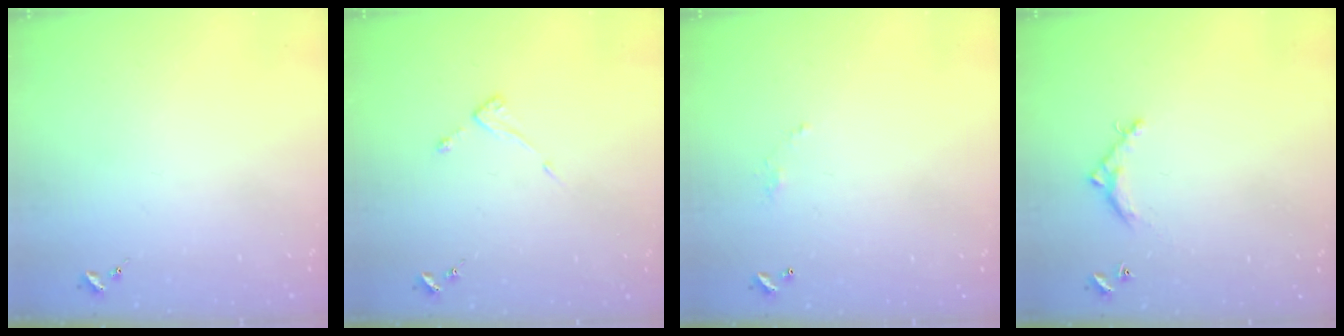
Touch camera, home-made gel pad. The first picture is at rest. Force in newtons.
{"total": 3.8, "press": 3.7, "slide": 0.4}
{"total": 3.9, "press": 3.9, "slide": 0.1}
{"total": 5.5, "press": 5.5, "slide": 0.3}